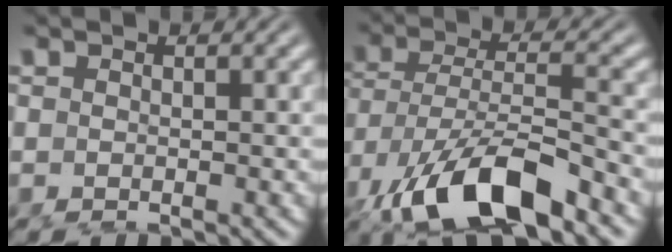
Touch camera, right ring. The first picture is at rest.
{"total": 7.6, "force": [-3.6, 2.7, 6.1], "torque": [-0.126, -0.041, -0.035]}